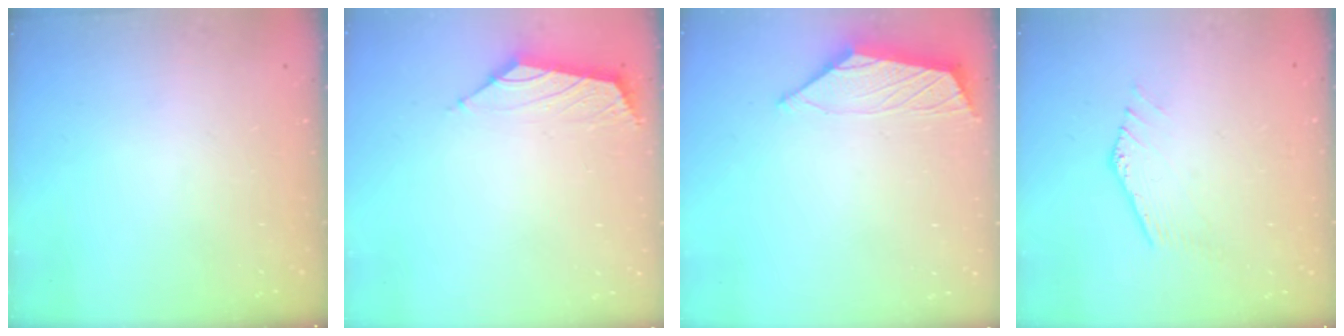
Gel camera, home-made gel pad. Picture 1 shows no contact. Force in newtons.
{"total": 1.6, "press": 1.5, "slide": 0.7}
{"total": 2.3, "press": 2.3, "slide": 0.5}
{"total": 0.5, "press": 0.4, "slide": 0.3}